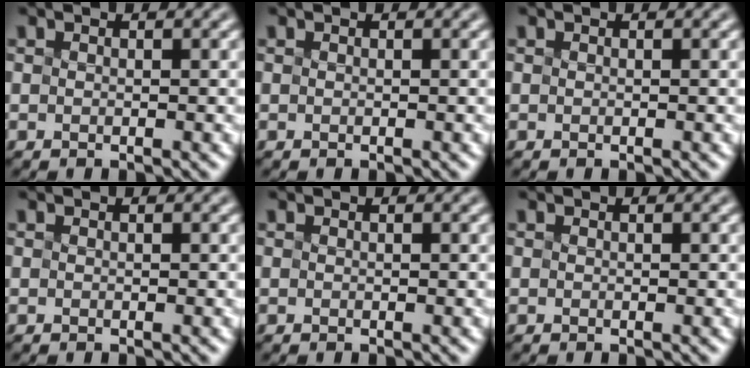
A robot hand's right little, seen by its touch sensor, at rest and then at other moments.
{"total": 0.0}
{"total": 0.0}
{"total": 0.0}
{"total": 0.0}
{"total": 0.0}